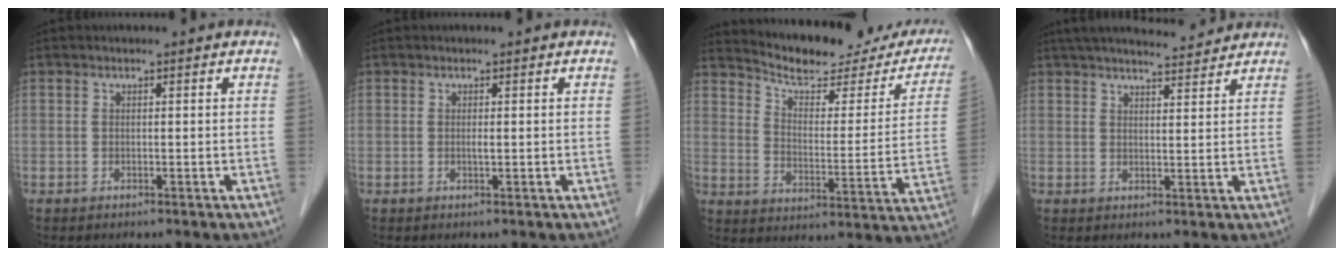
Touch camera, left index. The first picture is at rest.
{"total": 0.5, "force": [0.1, 0.0, 0.5], "torque": [-0.012, -0.001, 0.001]}
{"total": 20.5, "force": [18.5, 5.3, 6.9], "torque": [-0.083, -0.031, 0.235]}
{"total": 12.4, "force": [11.2, 1.9, 4.8], "torque": [-0.074, 0.025, 0.161]}